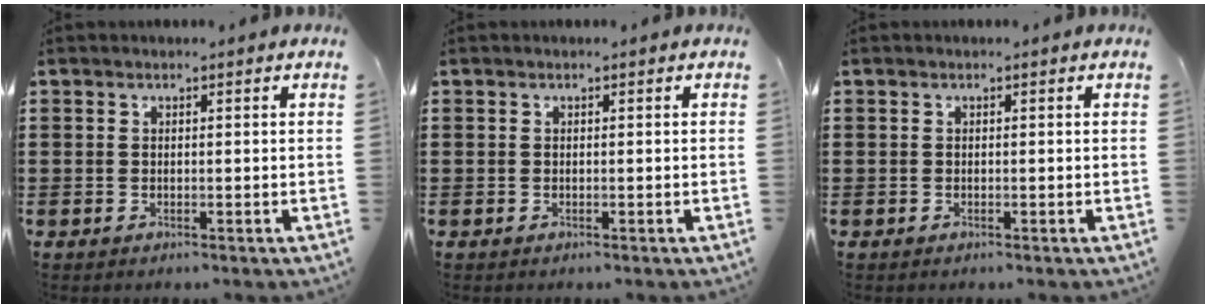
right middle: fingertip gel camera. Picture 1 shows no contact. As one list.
[{"total": 0.0}, {"total": 0.0}]